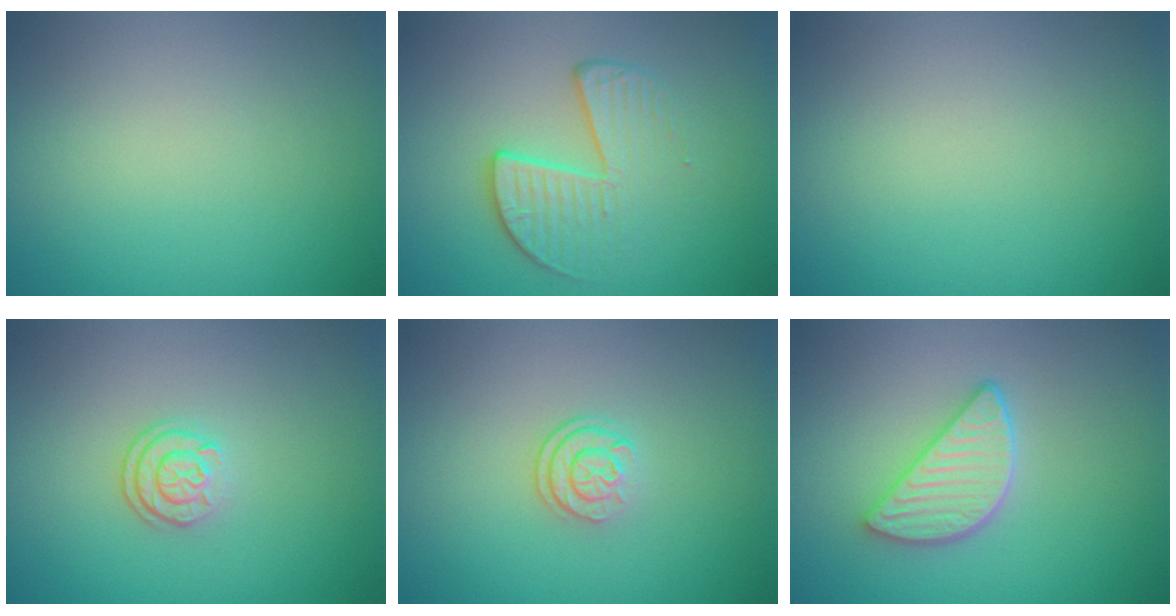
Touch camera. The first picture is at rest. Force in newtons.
{"total": 4.0, "press": 2.8, "slide": 2.9}
{"total": 0.0}
{"total": 2.3, "press": 1.9, "slide": 1.4}
{"total": 2.4, "press": 1.7, "slide": 1.7}
{"total": 4.1, "press": 3.4, "slide": 2.3}